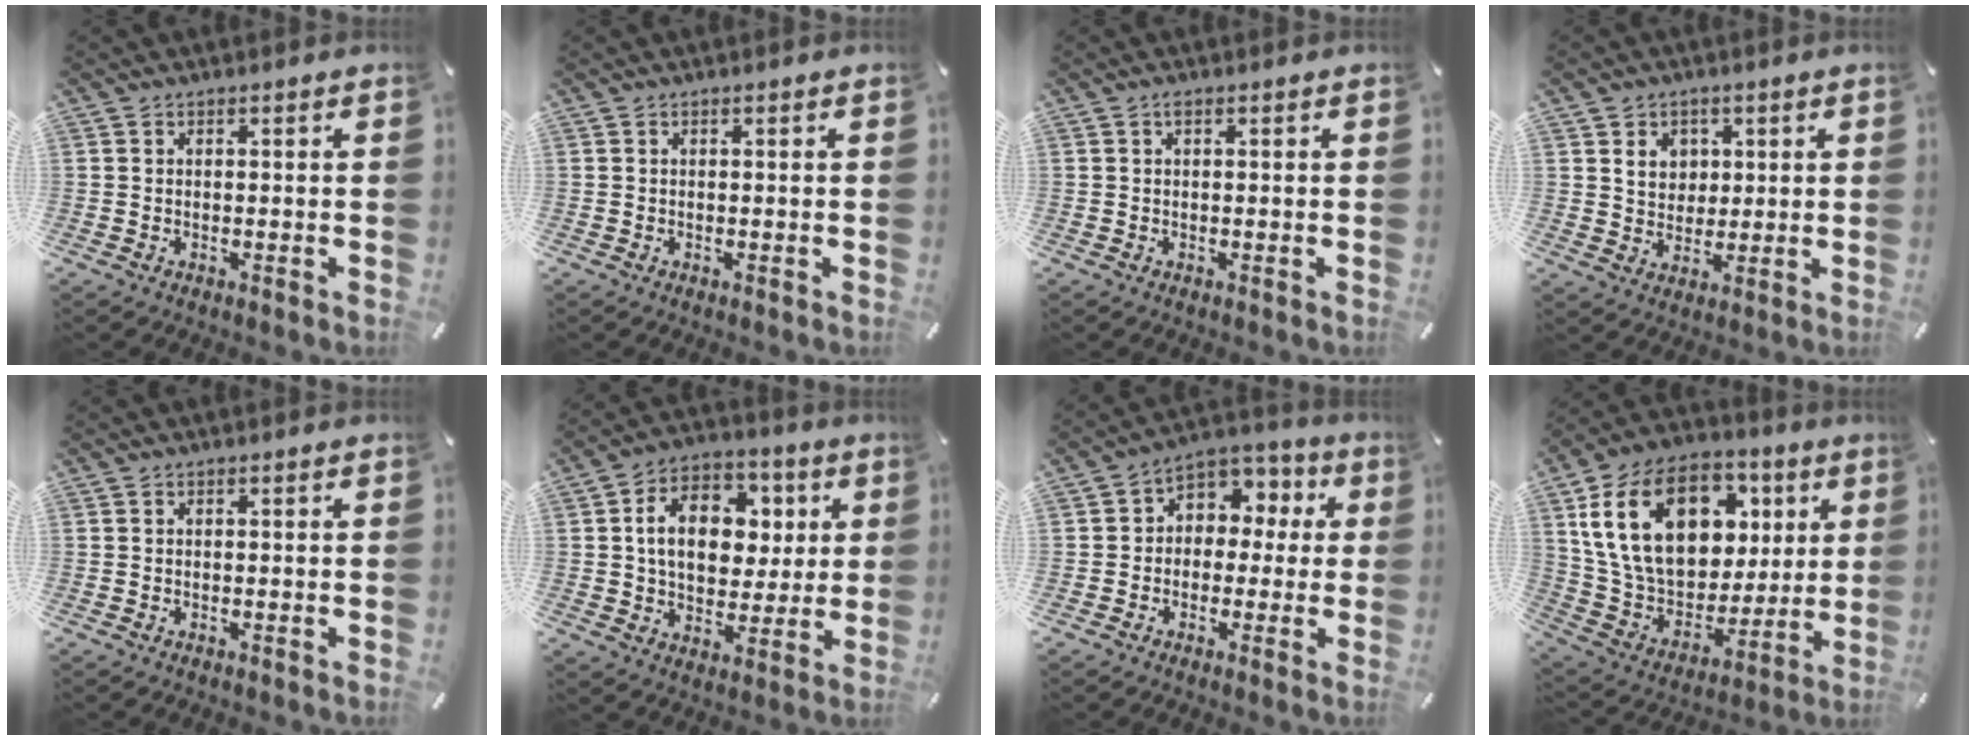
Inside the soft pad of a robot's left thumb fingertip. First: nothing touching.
{"total": 0.0}
{"total": 0.6, "force": [0.2, 0.2, 0.6], "torque": [-0.012, 0.002, 0.003]}
{"total": 5.7, "force": [1.8, 5.1, 1.7], "torque": [-0.027, 0.001, 0.028]}
{"total": 0.0}
{"total": 14.1, "force": [2.7, 10.6, 8.9], "torque": [-0.135, 0.006, 0.048]}
{"total": 6.5, "force": [0.0, 6.1, 2.2], "torque": [-0.036, 0.000, 0.000]}
{"total": 24.0, "force": [8.1, 17.0, 14.8], "torque": [-0.277, -0.014, 0.148]}